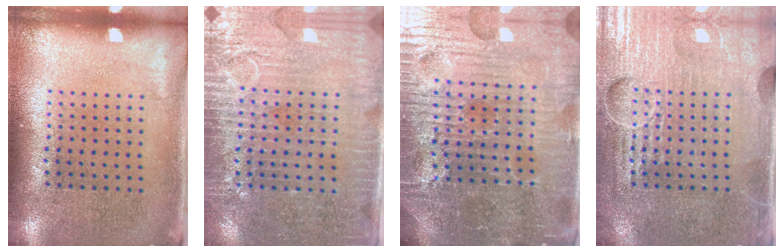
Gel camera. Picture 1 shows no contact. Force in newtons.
{"total": 3.6, "press": 3.2, "slide": 1.7}
{"total": 6.2, "press": 5.7, "slide": 2.4}
{"total": 4.2, "press": 4.1, "slide": 1.1}